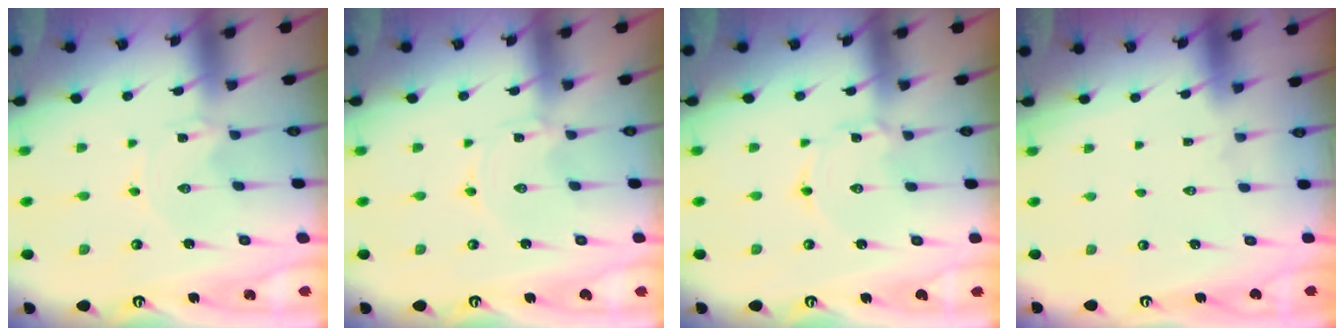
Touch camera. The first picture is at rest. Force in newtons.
{"total": 0.7, "press": 0.7, "slide": 0.0}
{"total": 1.8, "press": 1.8, "slide": 0.1}
{"total": 1.6, "press": 1.6, "slide": 0.1}